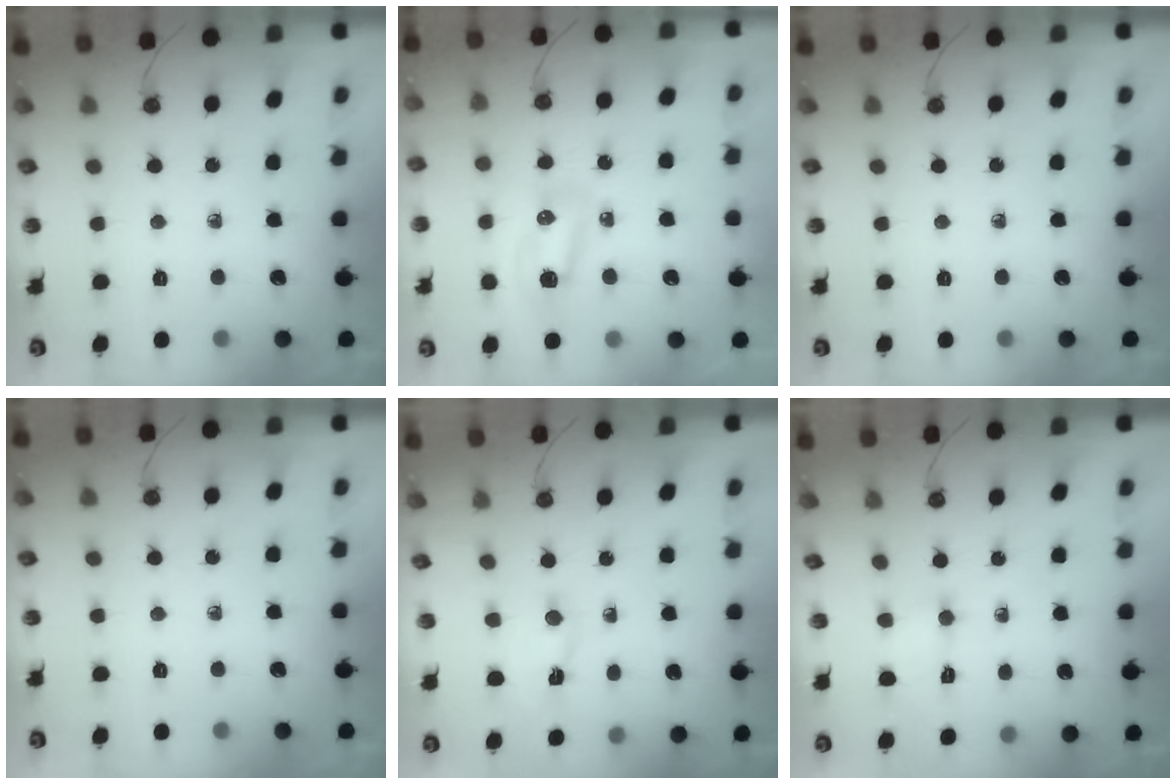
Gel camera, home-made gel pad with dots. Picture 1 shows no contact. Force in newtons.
{"total": 8.0, "press": 7.8, "slide": 1.9}
{"total": 0.0}
{"total": 0.0}
{"total": 1.0, "press": 1.0, "slide": 0.4}
{"total": 2.4, "press": 2.3, "slide": 0.7}